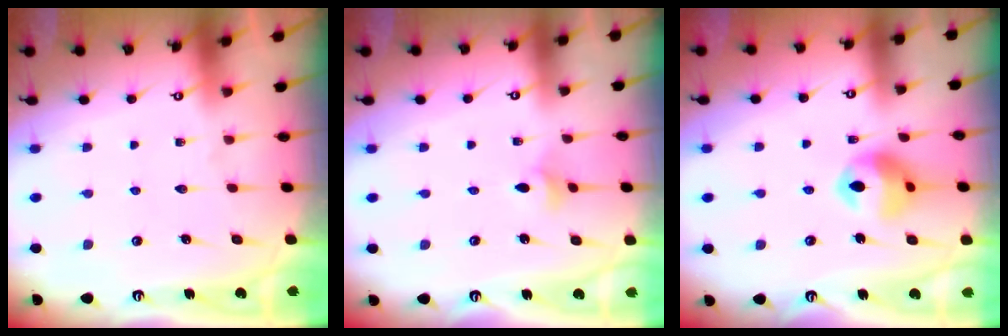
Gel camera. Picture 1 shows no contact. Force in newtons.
{"total": 3.1, "press": 3.0, "slide": 0.6}
{"total": 11.9, "press": 11.8, "slide": 1.4}